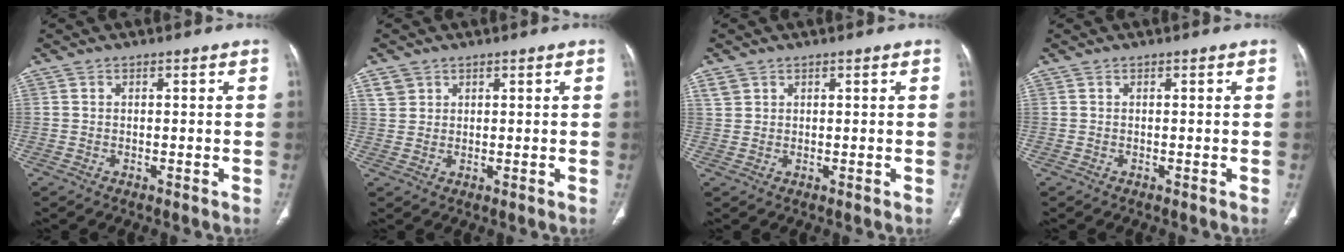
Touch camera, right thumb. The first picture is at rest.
{"total": 2.9, "force": [1.6, 2.3, 0.6], "torque": [0.001, -0.005, 0.031]}
{"total": 2.1, "force": [1.2, 1.6, 0.6], "torque": [-0.006, 0.000, 0.026]}
{"total": 0.0}